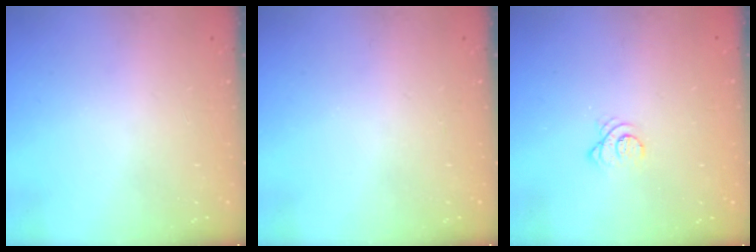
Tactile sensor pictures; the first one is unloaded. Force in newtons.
{"total": 0.0}
{"total": 3.4, "press": 3.3, "slide": 0.5}